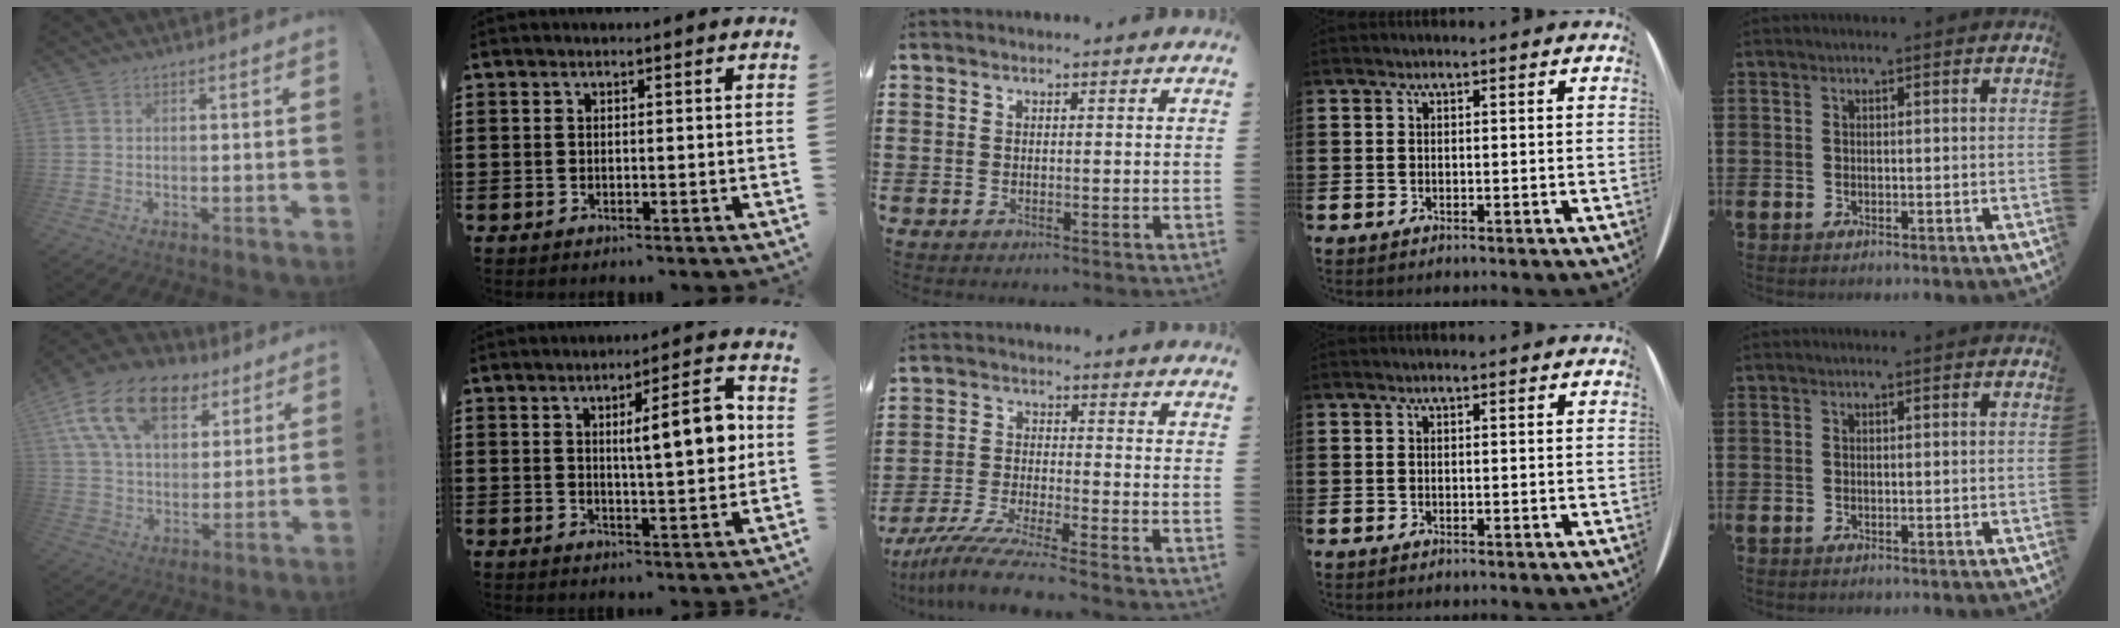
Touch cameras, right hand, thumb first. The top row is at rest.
{"thumb": {"total": 19.8, "force": [9.8, 12.2, 12.1], "torque": [-0.197, -0.040, 0.177]}, "index": {"total": 8.8, "force": [1.8, 1.9, 8.4], "torque": [-0.125, -0.011, 0.020]}, "middle": {"total": 7.1, "force": [-6.3, -0.2, 3.3], "torque": [-0.073, -0.013, -0.121]}}